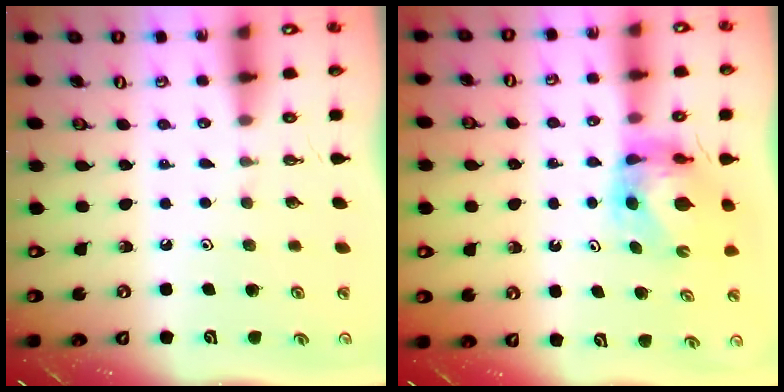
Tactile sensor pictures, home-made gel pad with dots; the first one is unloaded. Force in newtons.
{"total": 6.0, "press": 6.0, "slide": 0.6}